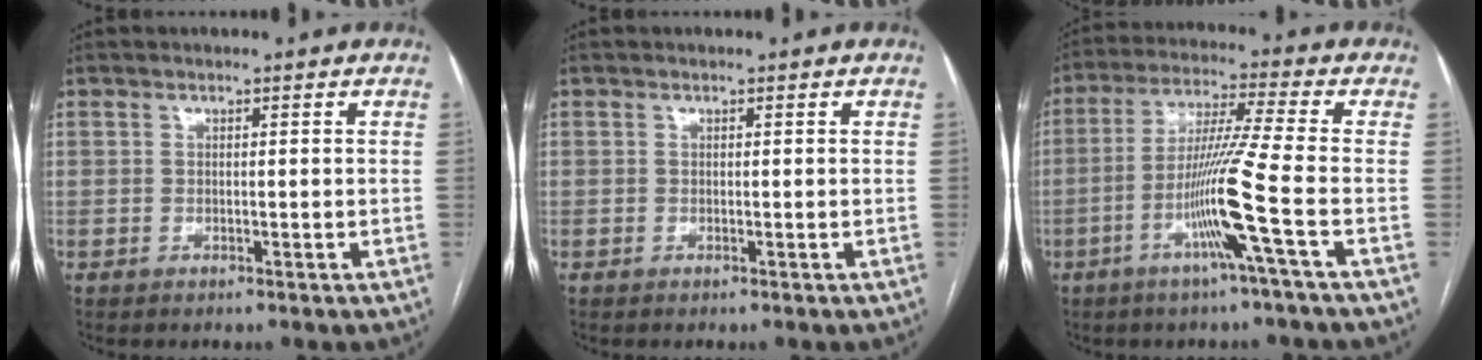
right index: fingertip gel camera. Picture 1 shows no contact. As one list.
[{"total": 0.0}, {"total": 11.0, "force": [-4.0, -2.4, 10.0], "torque": [-0.195, -0.008, -0.081]}]